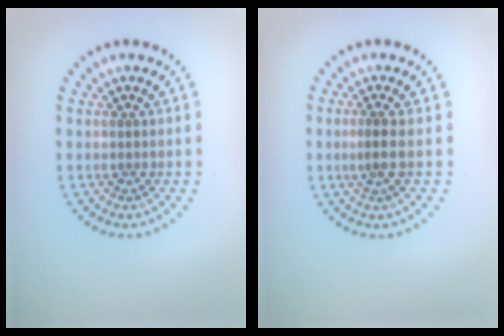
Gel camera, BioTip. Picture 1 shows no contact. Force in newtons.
{"total": 1.8, "press": 1.4, "slide": 1.1}